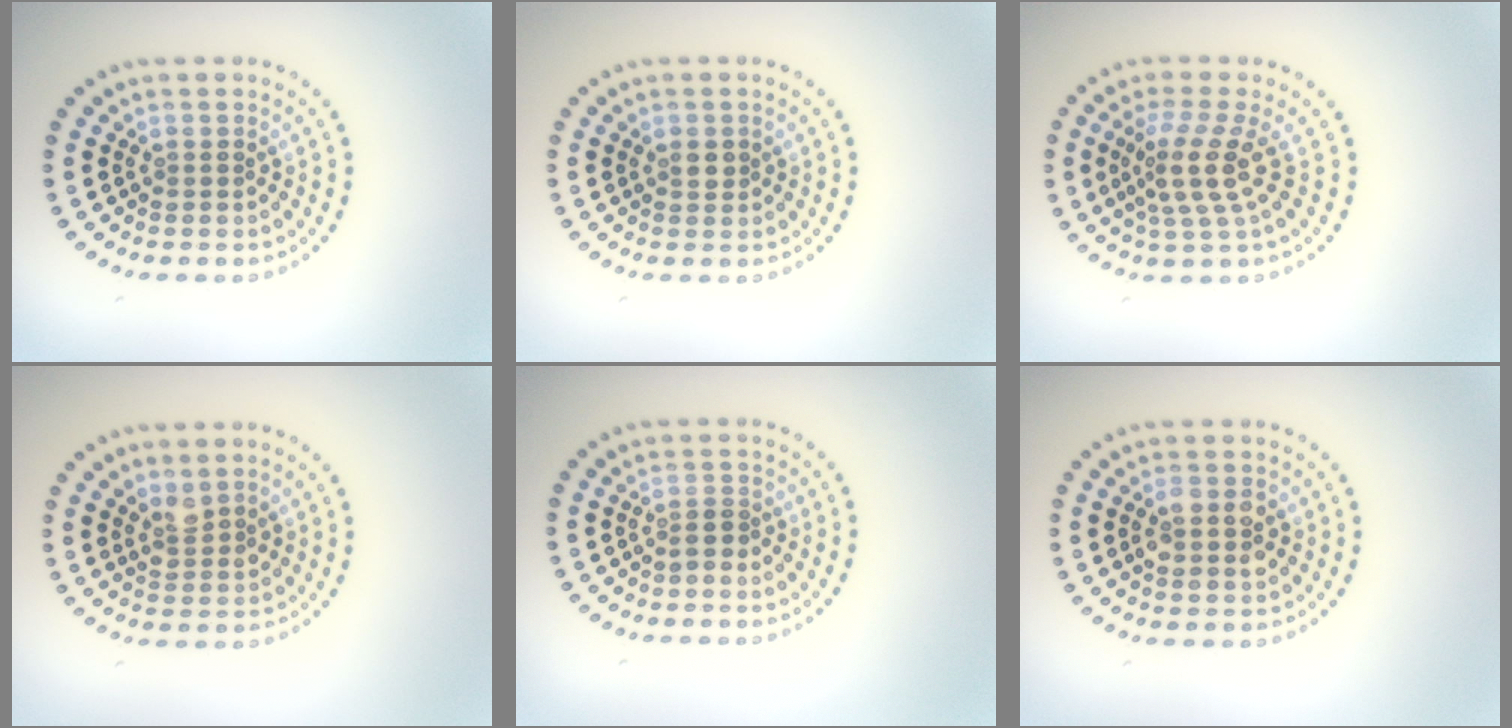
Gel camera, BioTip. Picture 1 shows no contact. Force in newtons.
{"total": 1.1, "press": 1.0, "slide": 0.3}
{"total": 3.7, "press": 2.8, "slide": 2.3}
{"total": 1.7, "press": 1.4, "slide": 1.0}
{"total": 1.0, "press": 0.8, "slide": 0.7}
{"total": 2.7, "press": 2.7, "slide": 0.3}